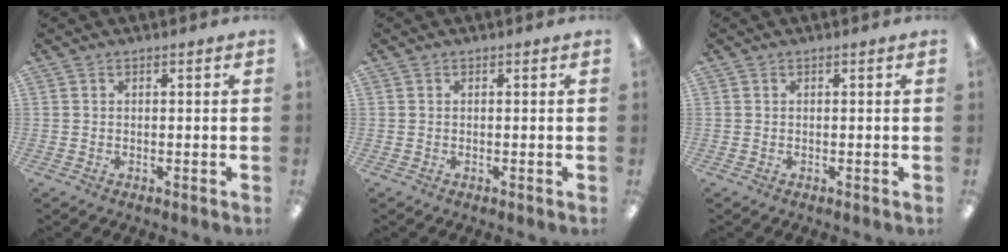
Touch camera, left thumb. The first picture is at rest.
{"total": 0.0}
{"total": 0.0}